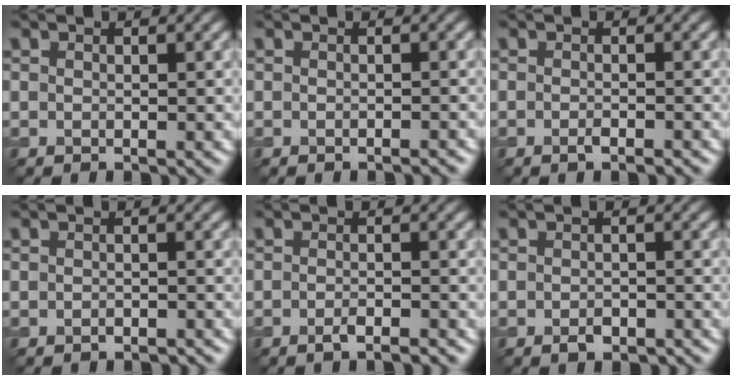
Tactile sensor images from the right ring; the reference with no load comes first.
{"total": 0.7, "force": [-0.6, 0.1, 0.3], "torque": [-0.003, 0.001, -0.009]}
{"total": 1.1, "force": [-0.7, 0.2, 0.8], "torque": [-0.014, -0.002, -0.013]}
{"total": 1.1, "force": [-1.0, 0.4, 0.4], "torque": [-0.006, 0.000, -0.015]}
{"total": 1.9, "force": [-1.4, 0.4, 1.2], "torque": [-0.014, 0.002, -0.026]}
{"total": 1.9, "force": [-1.3, 1.0, 1.0], "torque": [-0.015, 0.001, -0.023]}